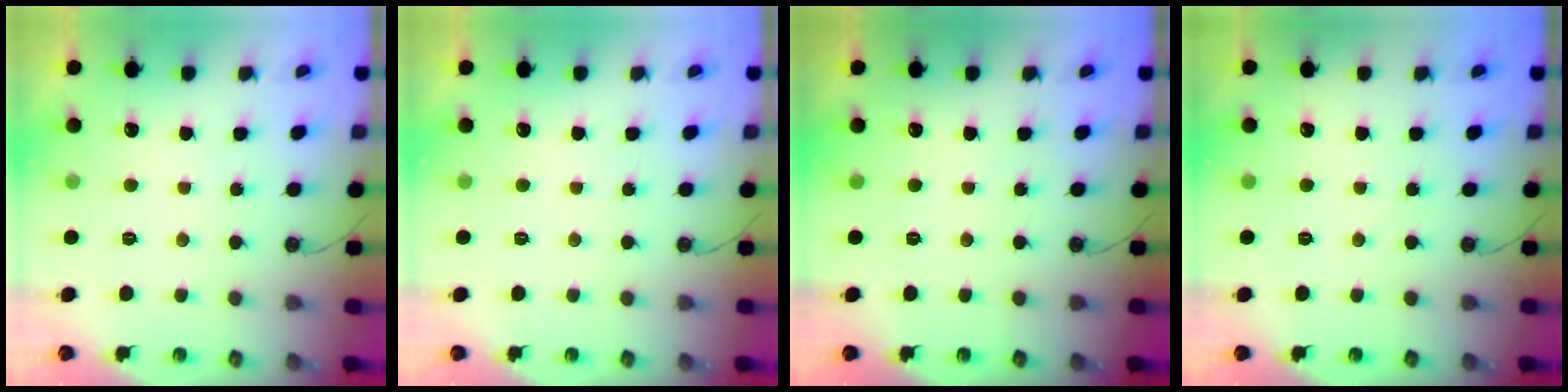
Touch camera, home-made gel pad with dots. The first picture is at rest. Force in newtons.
{"total": 0.0}
{"total": 0.0}
{"total": 0.0}